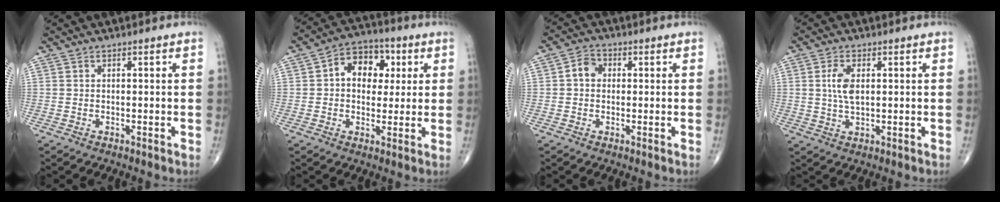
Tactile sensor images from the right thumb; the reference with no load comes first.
{"total": 10.3, "force": [2.2, 7.5, 6.6], "torque": [-0.056, 0.012, 0.027]}
{"total": 3.4, "force": [0.2, 2.8, 1.9], "torque": [-0.021, 0.013, -0.004]}
{"total": 4.8, "force": [0.8, 2.3, 4.1], "torque": [-0.085, -0.003, 0.016]}